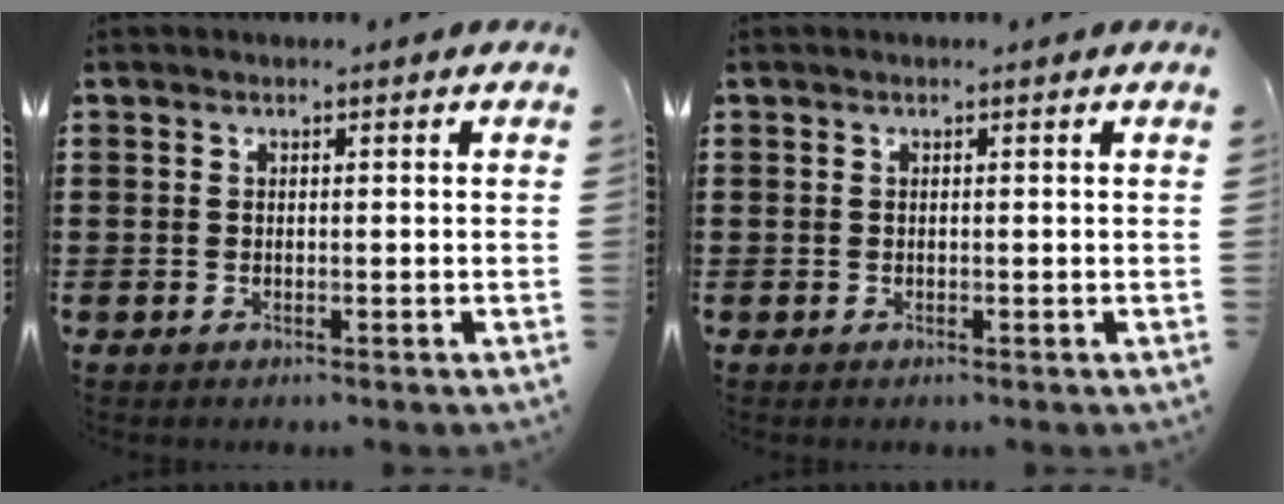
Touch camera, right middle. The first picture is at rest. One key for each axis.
{"total": 0.0}